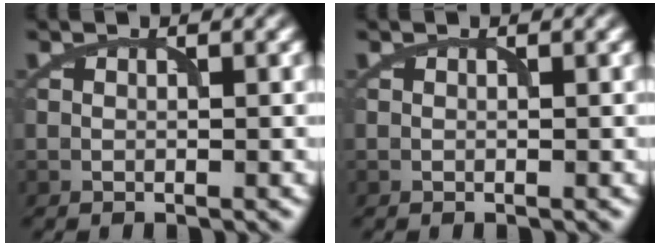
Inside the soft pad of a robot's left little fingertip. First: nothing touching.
{"total": 0.0}